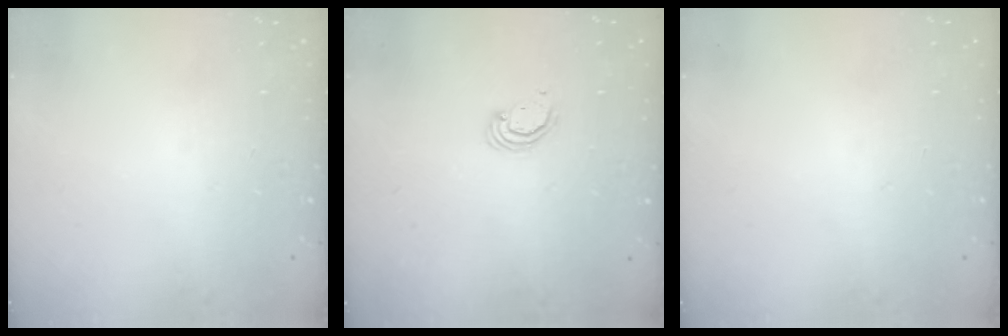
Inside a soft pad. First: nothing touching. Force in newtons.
{"total": 2.3, "press": 2.3, "slide": 0.2}
{"total": 0.0}